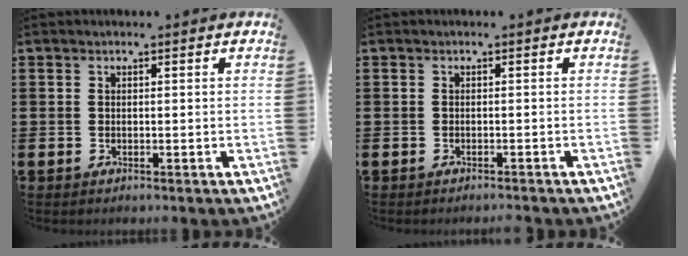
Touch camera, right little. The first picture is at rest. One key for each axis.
{"total": 0.6, "fx": -0.5, "fy": -0.1, "fz": 0.0, "tx": 0.000, "ty": -0.002, "tz": -0.011}